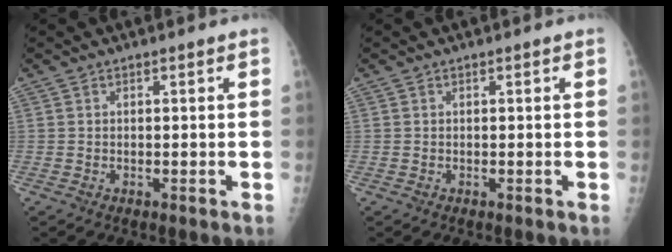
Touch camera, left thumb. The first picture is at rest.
{"total": 0.0}